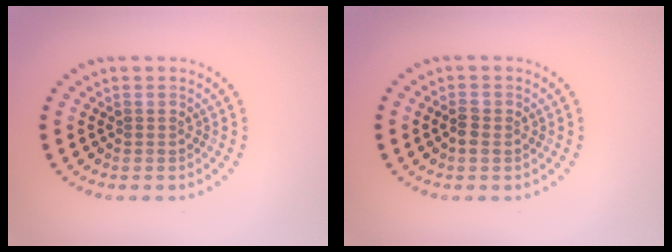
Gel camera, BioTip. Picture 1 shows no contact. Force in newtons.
{"total": 1.4, "press": 1.4, "slide": 0.1}